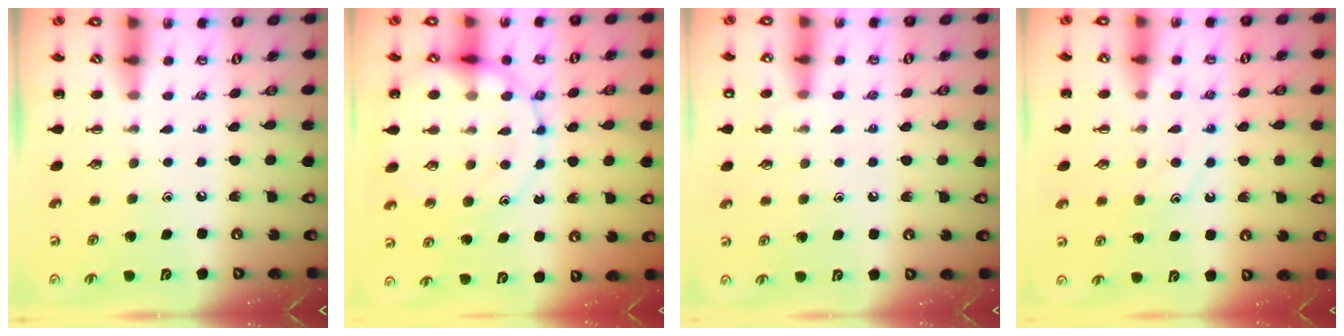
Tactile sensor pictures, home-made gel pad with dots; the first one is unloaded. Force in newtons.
{"total": 15.7, "press": 15.6, "slide": 1.7}
{"total": 6.8, "press": 6.5, "slide": 2.1}
{"total": 10.6, "press": 10.5, "slide": 0.9}